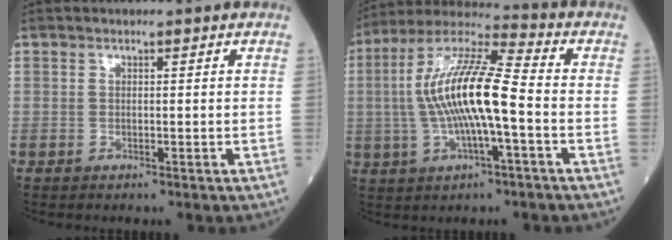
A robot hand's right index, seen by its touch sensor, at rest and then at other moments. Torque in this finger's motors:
{"motor_torque": [2.12, -0.02, 1.06, 0.21]}